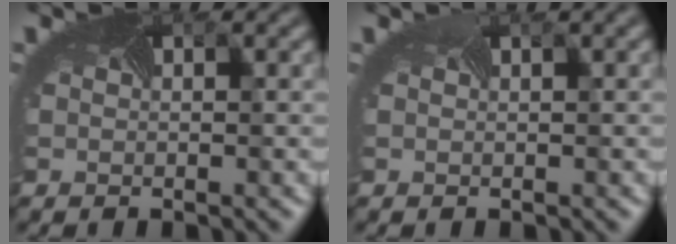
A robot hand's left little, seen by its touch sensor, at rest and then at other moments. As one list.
[{"total": 1.4, "force": [0.7, 0.4, 1.1], "torque": [-0.014, 0.012, 0.001]}]